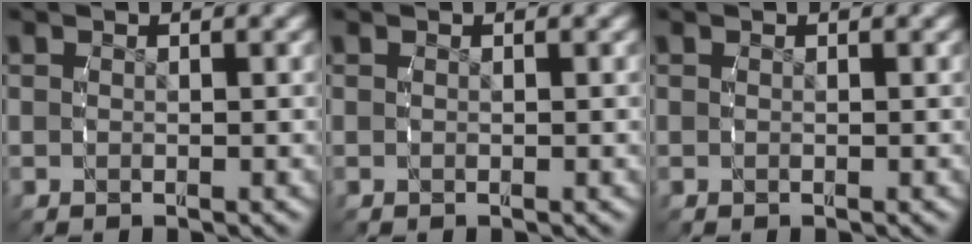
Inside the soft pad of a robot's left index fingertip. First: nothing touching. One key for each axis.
{"total": 0.0}
{"total": 0.0}